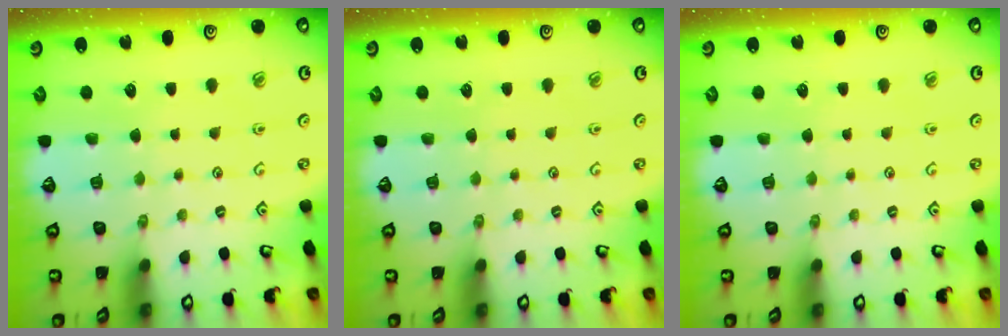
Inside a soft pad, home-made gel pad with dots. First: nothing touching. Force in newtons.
{"total": 0.0}
{"total": 0.0}